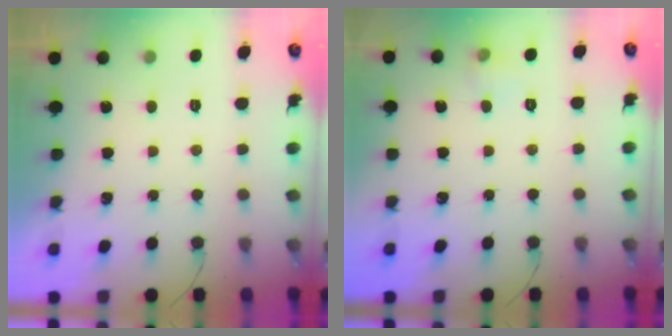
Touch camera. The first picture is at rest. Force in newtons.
{"total": 4.2, "press": 3.9, "slide": 1.6}